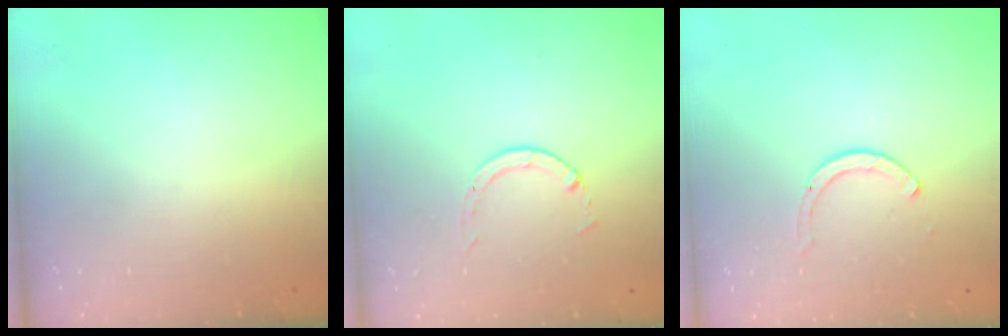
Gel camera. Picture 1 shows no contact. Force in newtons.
{"total": 1.3, "press": 1.2, "slide": 0.3}
{"total": 2.6, "press": 2.6, "slide": 0.3}